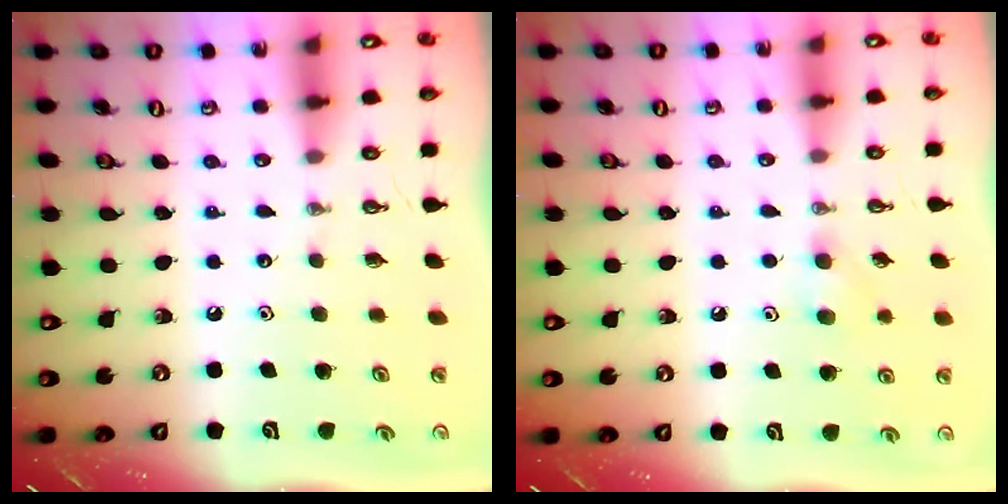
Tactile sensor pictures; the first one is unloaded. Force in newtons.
{"total": 4.7, "press": 4.5, "slide": 1.2}